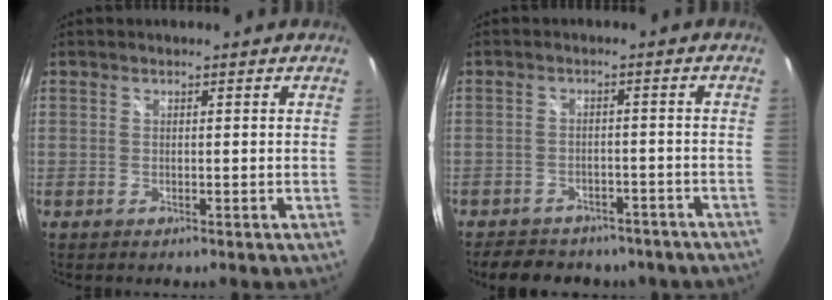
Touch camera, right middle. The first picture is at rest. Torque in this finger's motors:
{"motor_torque": [1.08, -1.05, 0.15, 0.06]}